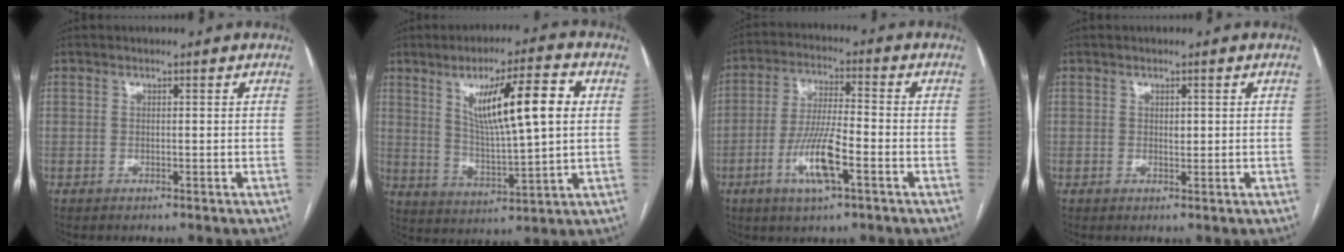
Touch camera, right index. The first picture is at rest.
{"total": 13.5, "force": [4.0, 1.5, 12.8], "torque": [-0.213, 0.007, 0.071]}
{"total": 9.8, "force": [-3.9, 1.6, 8.8], "torque": [-0.176, -0.006, -0.071]}
{"total": 0.9, "force": [0.2, 0.5, 0.7], "torque": [-0.010, 0.000, 0.004]}